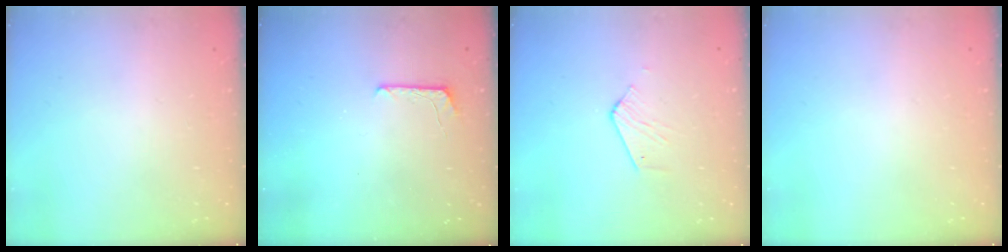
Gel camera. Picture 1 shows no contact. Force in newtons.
{"total": 5.3, "press": 5.3, "slide": 0.5}
{"total": 2.8, "press": 2.8, "slide": 0.4}
{"total": 0.0}